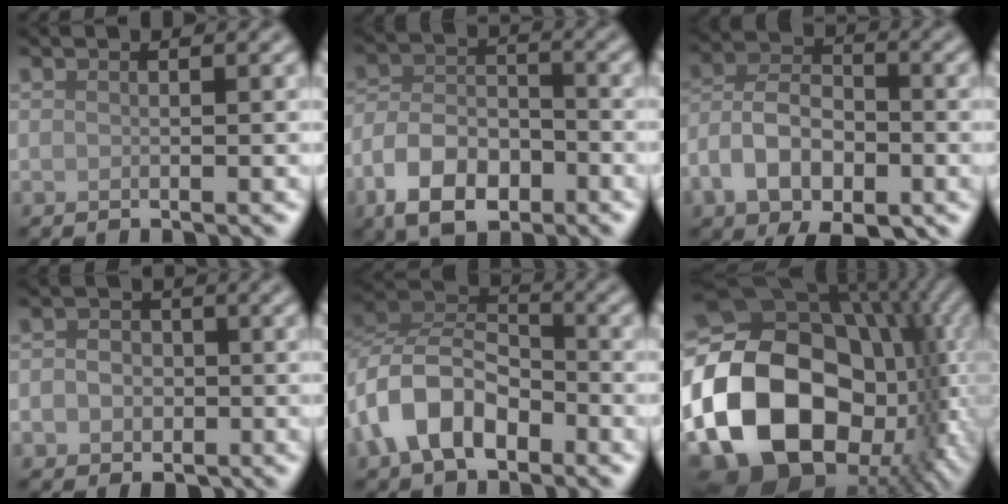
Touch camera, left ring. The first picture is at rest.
{"total": 6.8, "force": [-4.0, 3.9, 4.0], "torque": [-0.072, 0.000, -0.080]}
{"total": 7.6, "force": [-3.2, 4.3, 5.3], "torque": [-0.099, 0.003, -0.064]}
{"total": 3.7, "force": [-0.6, 3.2, 1.7], "torque": [-0.004, 0.003, -0.030]}
{"total": 6.9, "force": [-3.3, 4.4, 4.1], "torque": [-0.074, 0.005, -0.076]}
{"total": 21.7, "force": [-4.1, 16.1, 13.9], "torque": [-0.285, -0.020, -0.058]}